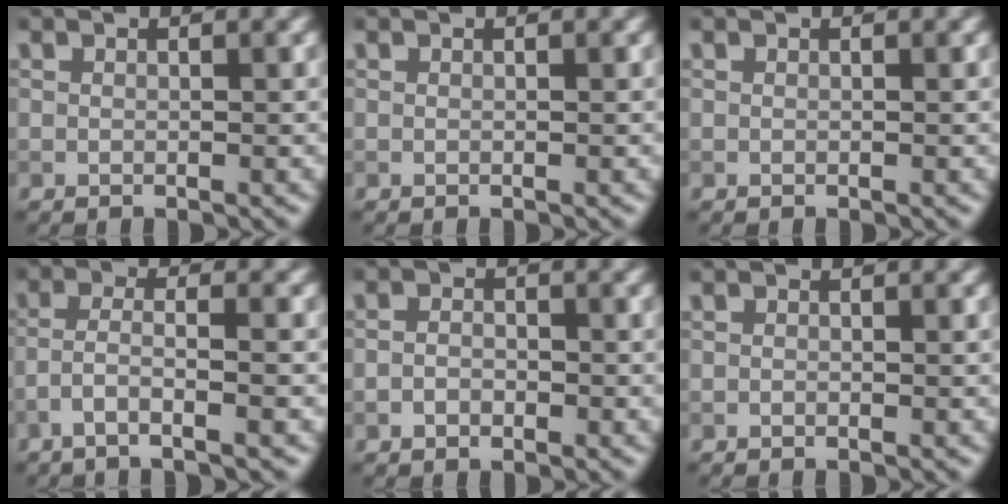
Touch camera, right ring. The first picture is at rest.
{"total": 0.0}
{"total": 0.0}
{"total": 3.4, "force": [-1.8, 0.6, 2.8], "torque": [-0.054, 0.007, -0.043]}
{"total": 1.6, "force": [-0.7, 1.1, 0.9], "torque": [-0.020, 0.001, -0.016]}
{"total": 0.0}